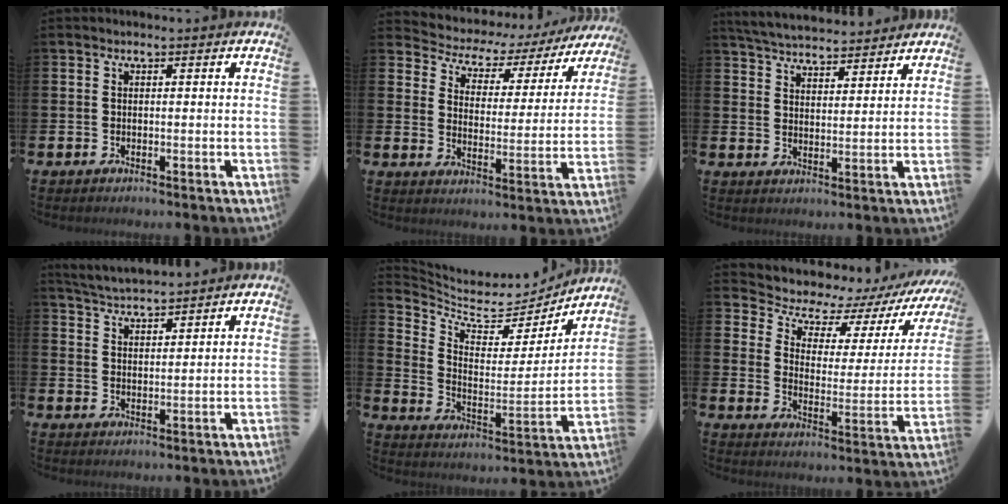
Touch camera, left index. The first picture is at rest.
{"total": 4.3, "force": [3.5, 2.5, 0.5], "torque": [-0.040, -0.029, 0.051]}
{"total": 5.1, "force": [5.1, 0.6, 0.5], "torque": [-0.032, -0.030, 0.090]}
{"total": 4.1, "force": [4.1, 0.1, 0.2], "torque": [-0.022, -0.022, 0.074]}
{"total": 7.3, "force": [6.5, 2.9, 1.7], "torque": [-0.063, -0.061, 0.107]}
{"total": 6.1, "force": [4.9, 3.0, 2.2], "torque": [-0.069, -0.037, 0.076]}